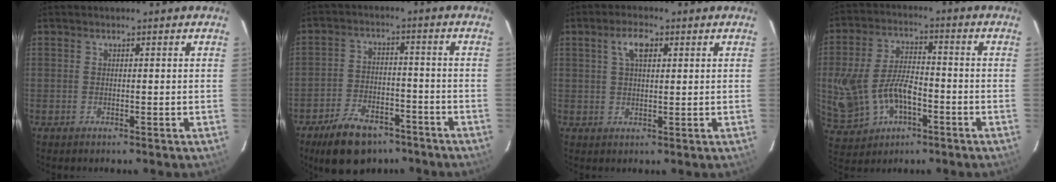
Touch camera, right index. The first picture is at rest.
{"total": 12.5, "force": [-8.9, 6.6, 5.7], "torque": [-0.132, 0.009, -0.135]}
{"total": 4.3, "force": [1.7, 1.9, 3.4], "torque": [-0.063, 0.011, 0.032]}
{"total": 14.3, "force": [-3.7, 8.8, 10.6], "torque": [-0.238, 0.006, -0.047]}